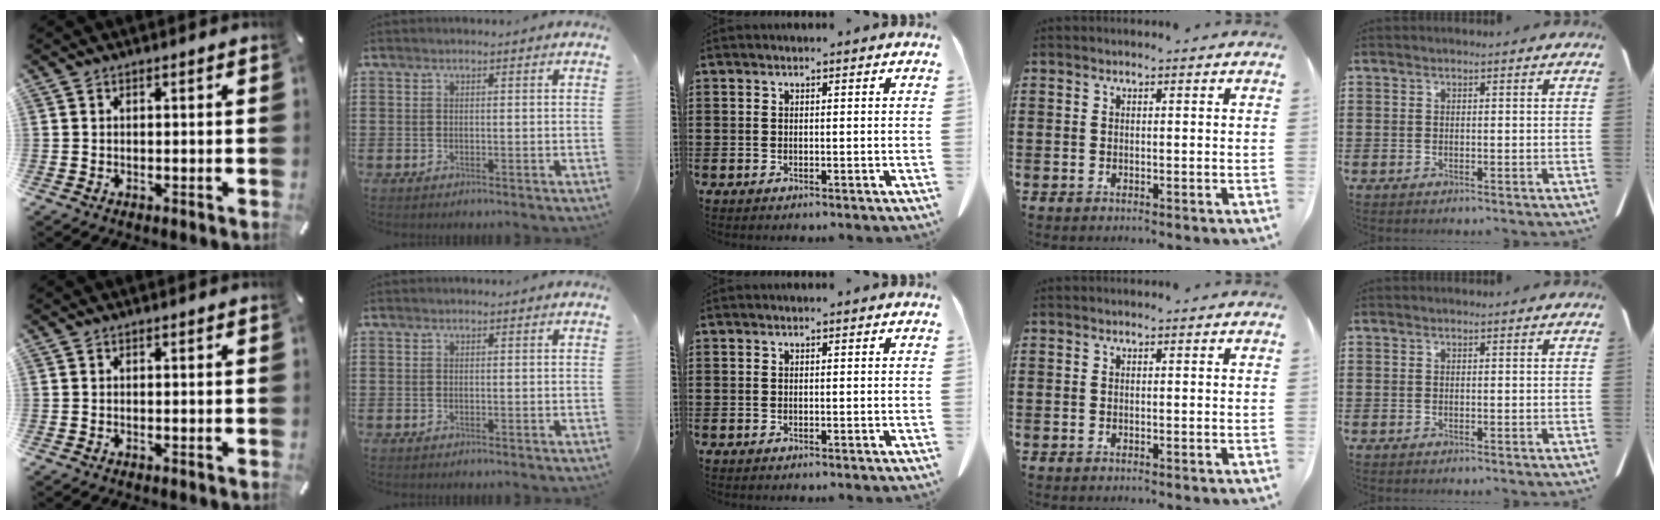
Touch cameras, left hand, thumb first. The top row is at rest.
{}